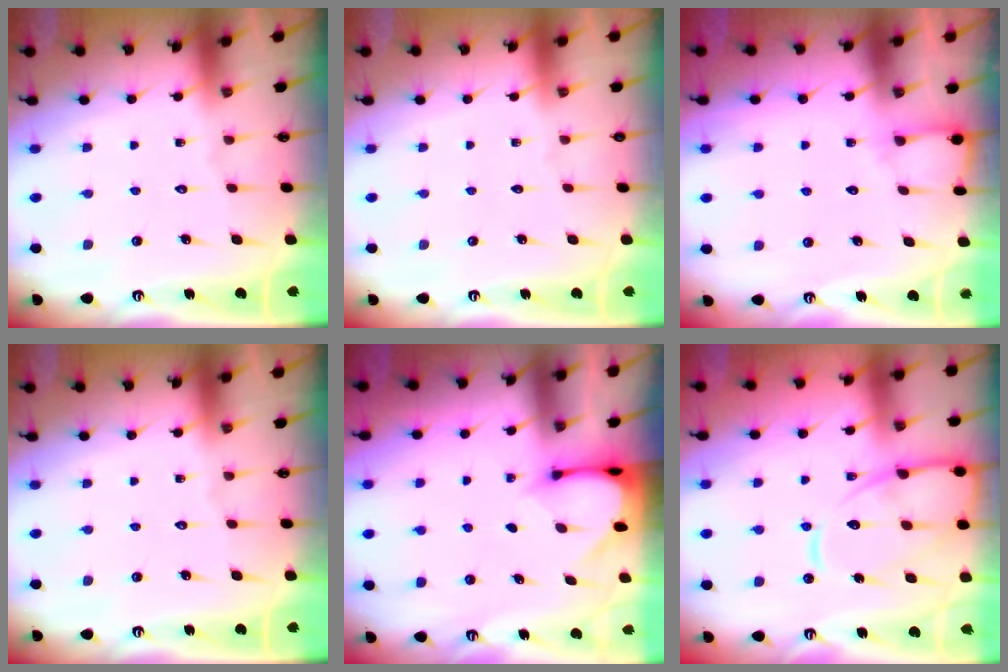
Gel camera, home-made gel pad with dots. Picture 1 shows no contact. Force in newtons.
{"total": 0.0}
{"total": 5.8, "press": 5.8, "slide": 0.5}
{"total": 0.0}
{"total": 2.9, "press": 2.9, "slide": 0.2}
{"total": 14.1, "press": 14.0, "slide": 1.3}